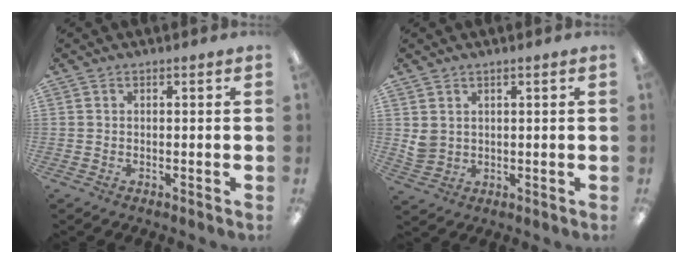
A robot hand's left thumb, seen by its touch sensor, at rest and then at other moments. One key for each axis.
{"total": 3.4, "fx": 1.9, "fy": 2.7, "fz": 0.8, "tx": -0.014, "ty": -0.004, "tz": 0.035}